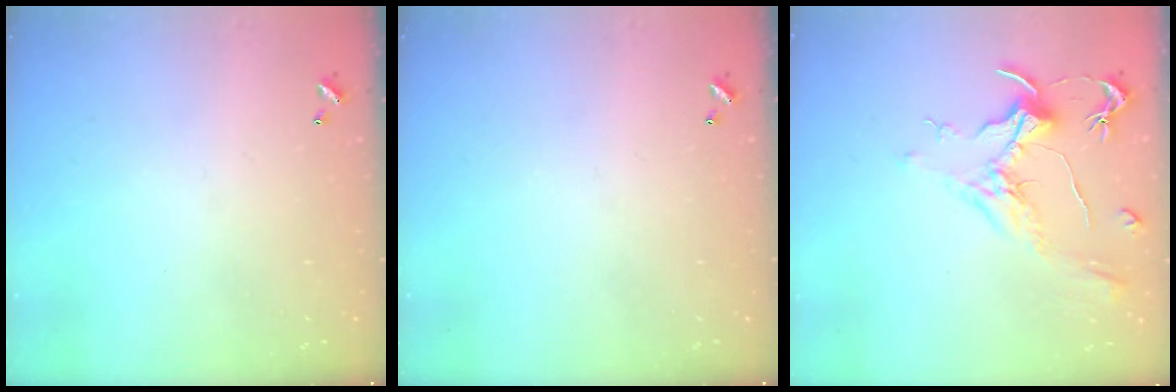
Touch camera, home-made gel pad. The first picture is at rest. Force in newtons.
{"total": 0.0}
{"total": 2.1, "press": 2.0, "slide": 0.8}